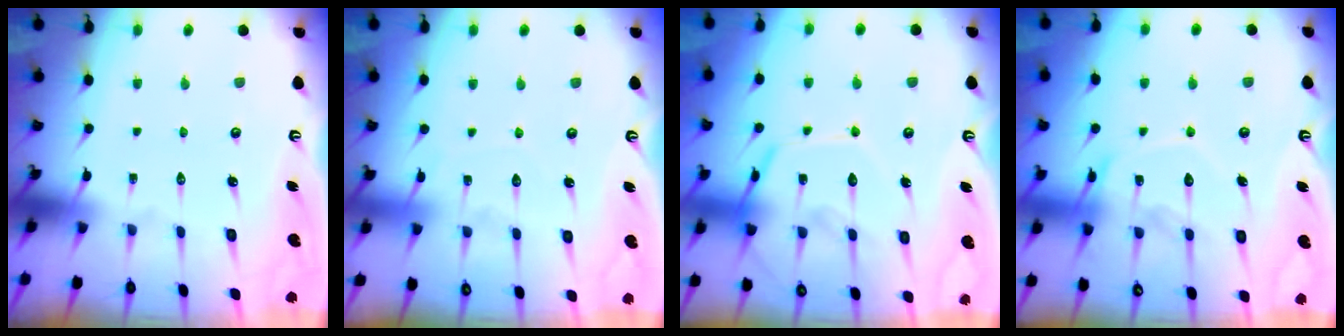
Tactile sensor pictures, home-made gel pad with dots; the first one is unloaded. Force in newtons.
{"total": 6.2, "press": 6.1, "slide": 0.7}
{"total": 14.1, "press": 14.0, "slide": 1.3}
{"total": 14.9, "press": 14.8, "slide": 1.2}